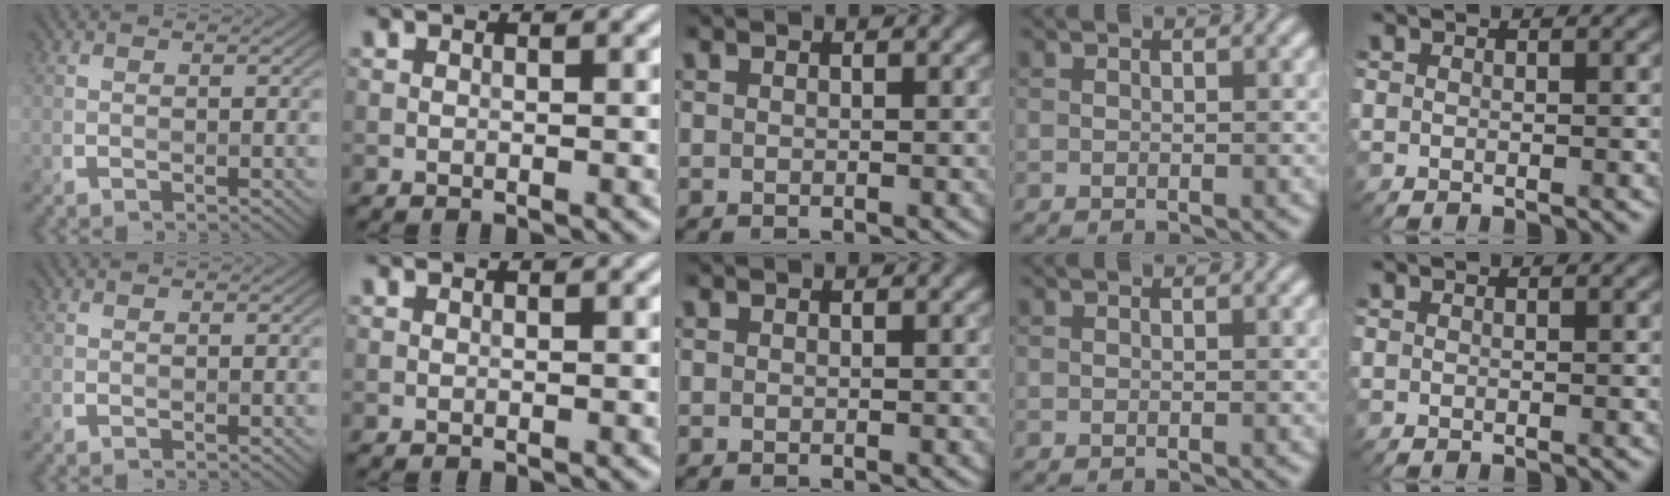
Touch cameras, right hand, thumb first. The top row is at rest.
{}